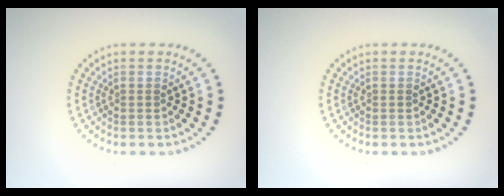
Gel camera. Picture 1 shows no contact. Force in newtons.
{"total": 0.0}